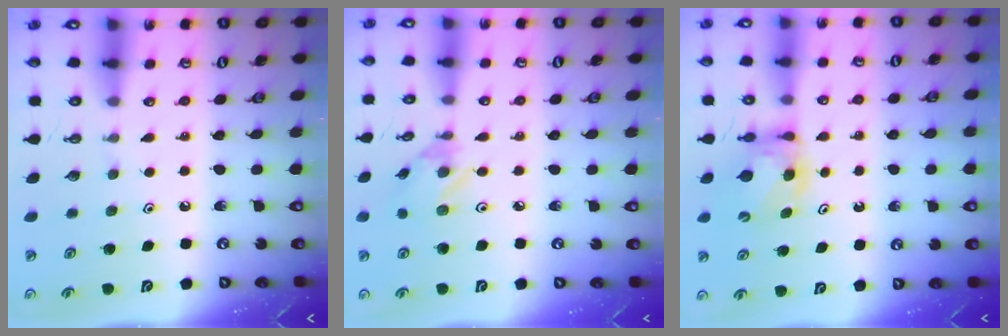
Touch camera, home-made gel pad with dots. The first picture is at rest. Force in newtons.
{"total": 2.7, "press": 2.7, "slide": 0.1}
{"total": 6.6, "press": 6.6, "slide": 0.5}